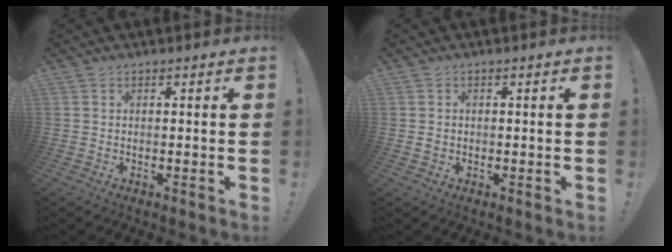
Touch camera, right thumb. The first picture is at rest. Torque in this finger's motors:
{"motor_torque": [-0.01, 0.11, 0.36, -0.28, 0.00]}